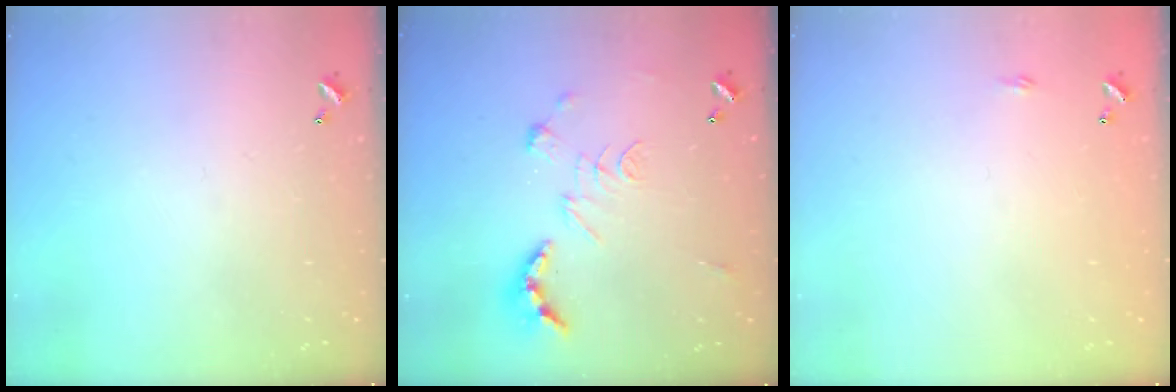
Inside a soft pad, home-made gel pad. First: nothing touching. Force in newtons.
{"total": 2.5, "press": 2.0, "slide": 1.5}
{"total": 2.2, "press": 2.1, "slide": 0.4}